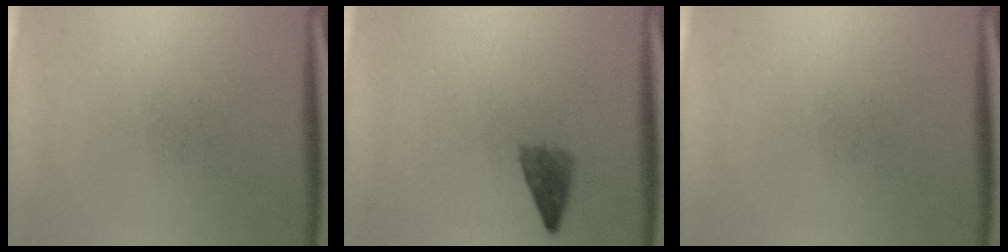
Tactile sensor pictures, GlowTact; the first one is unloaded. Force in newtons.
{"total": 2.4}
{"total": 0.0}